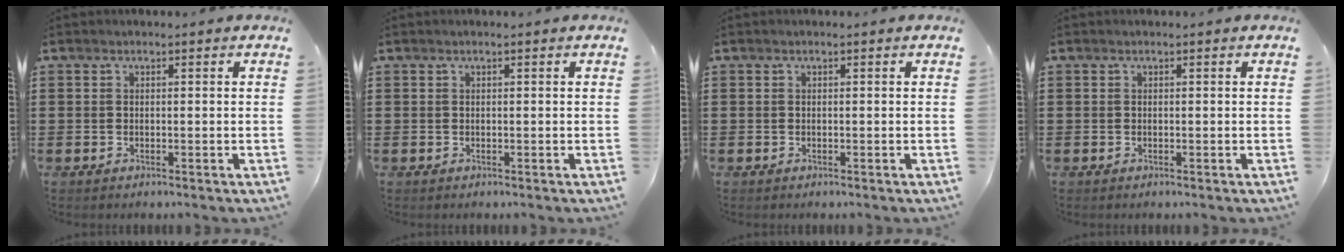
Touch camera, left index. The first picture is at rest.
{"total": 0.0}
{"total": 0.0}
{"total": 0.0}